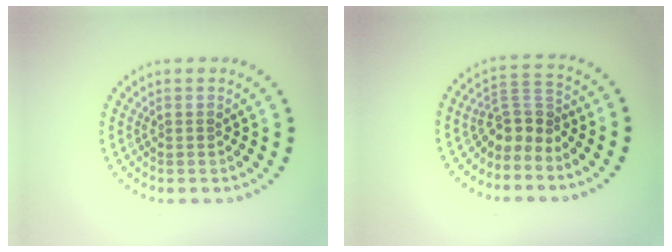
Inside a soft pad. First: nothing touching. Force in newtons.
{"total": 3.0, "press": 2.2, "slide": 2.0}